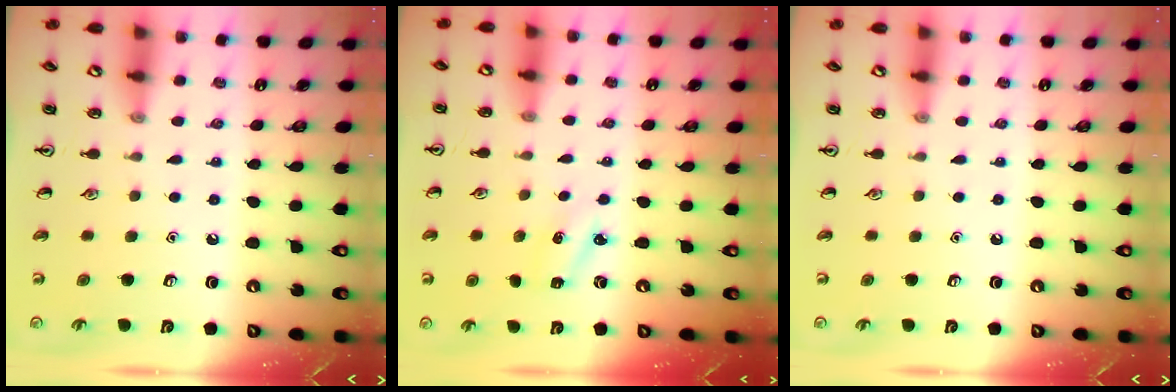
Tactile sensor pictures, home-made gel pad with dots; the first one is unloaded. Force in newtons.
{"total": 2.2, "press": 2.1, "slide": 0.8}
{"total": 0.0}